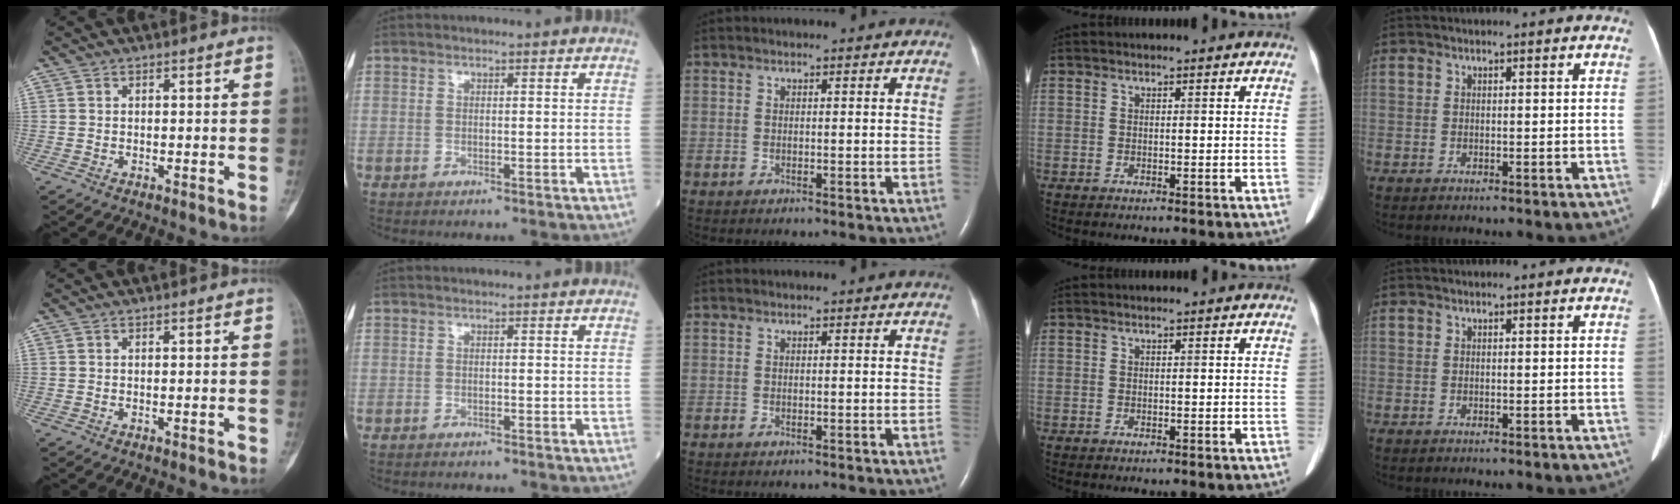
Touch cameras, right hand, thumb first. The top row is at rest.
{"index": {"total": 1.7, "force": [-1.4, 0.7, 0.6], "torque": [-0.020, -0.004, -0.017]}}